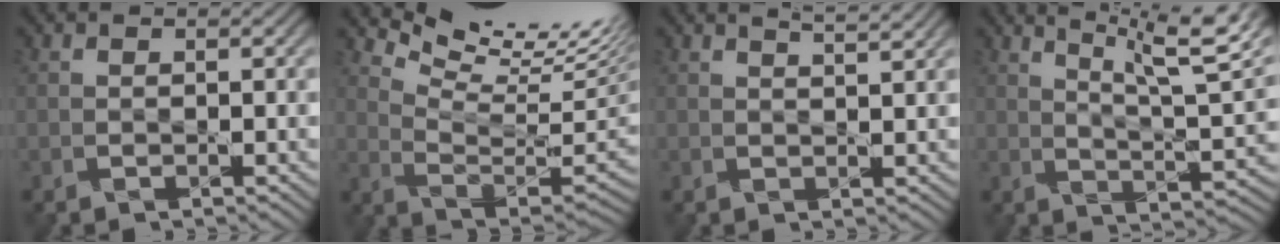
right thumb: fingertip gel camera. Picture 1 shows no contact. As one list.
[{"total": 14.0, "force": [10.1, 3.5, 9.1], "torque": [-0.161, 0.012, 0.145]}, {"total": 2.5, "force": [2.3, 0.1, 1.0], "torque": [-0.010, -0.001, 0.021]}, {"total": 12.9, "force": [9.0, 2.6, 8.8], "torque": [-0.128, 0.014, 0.123]}]